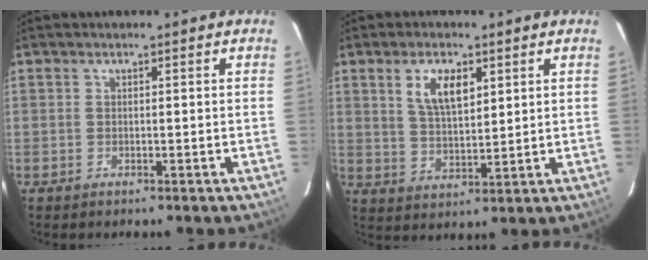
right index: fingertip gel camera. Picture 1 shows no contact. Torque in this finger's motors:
{"motor_torque": [0.05, 0.05, 0.03, 0.03]}